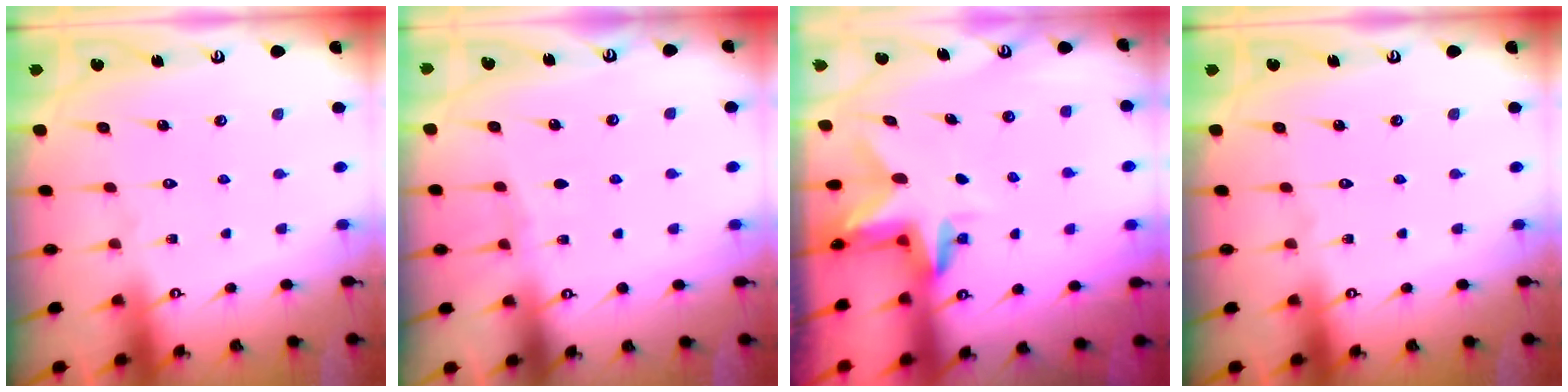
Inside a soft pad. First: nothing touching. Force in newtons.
{"total": 3.7, "press": 3.6, "slide": 0.5}
{"total": 3.1, "press": 3.1, "slide": 0.3}
{"total": 0.0}